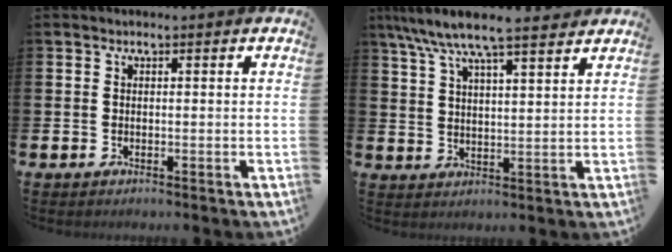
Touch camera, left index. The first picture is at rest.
{"total": 7.8, "force": [7.0, 0.9, 3.3], "torque": [-0.089, -0.027, 0.125]}